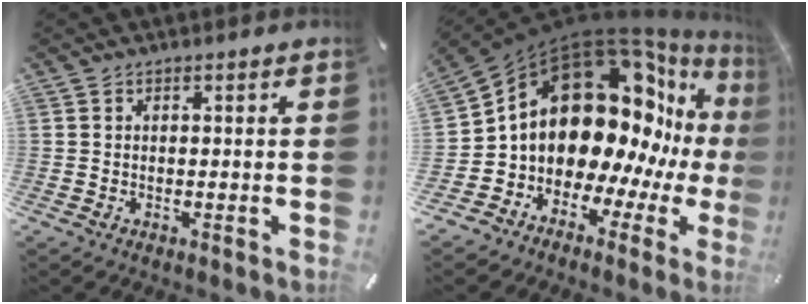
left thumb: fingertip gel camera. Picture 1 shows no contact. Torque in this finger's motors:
{"motor_torque": [1.15, 2.91, 1.14, -0.01, 0.84]}